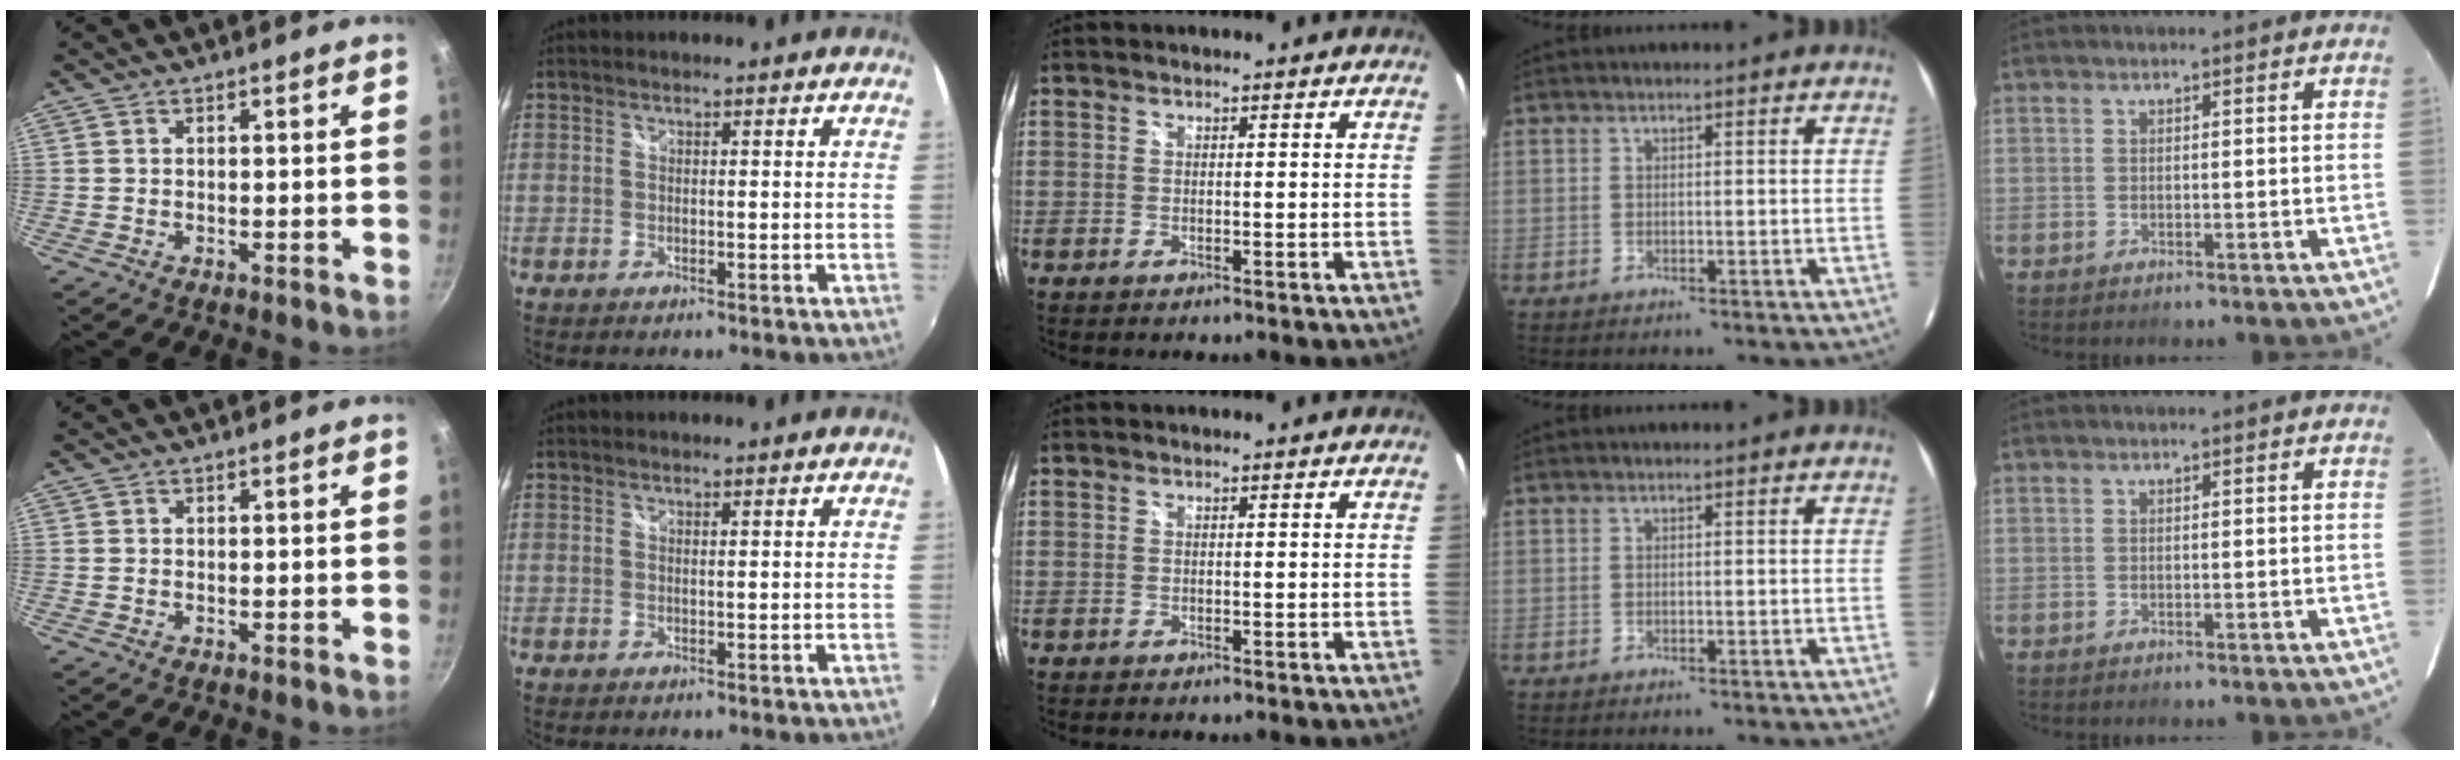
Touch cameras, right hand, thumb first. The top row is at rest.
{}